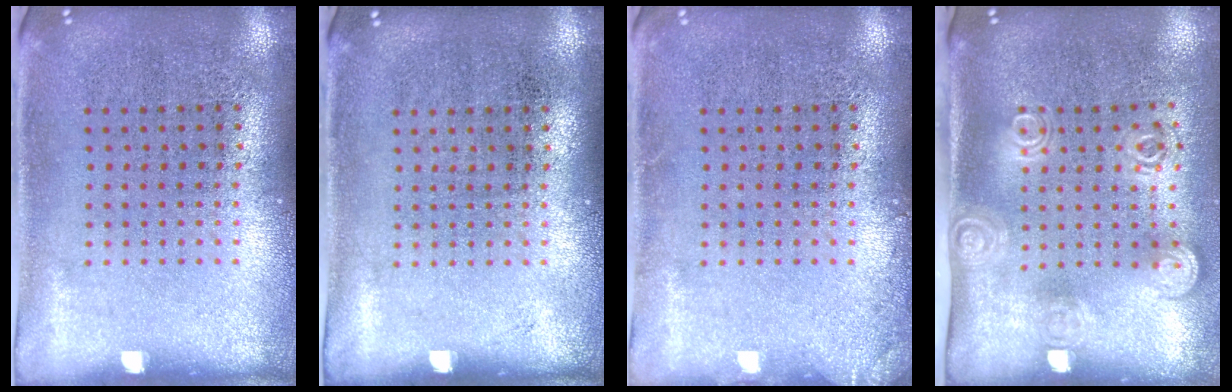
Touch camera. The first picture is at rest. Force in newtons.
{"total": 0.0}
{"total": 1.1, "press": 1.0, "slide": 0.2}
{"total": 1.8, "press": 1.3, "slide": 1.3}